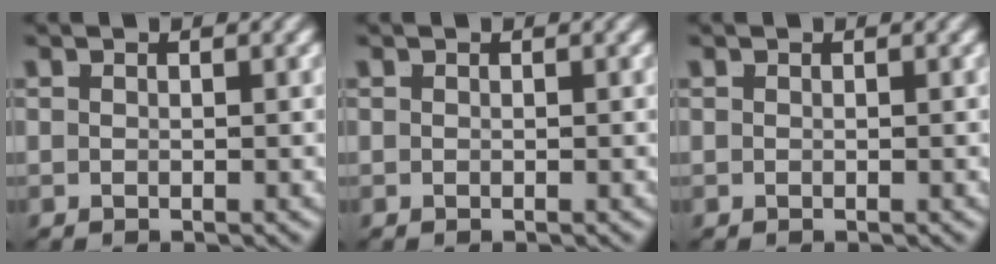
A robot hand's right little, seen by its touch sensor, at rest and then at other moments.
{"total": 0.0}
{"total": 0.0}